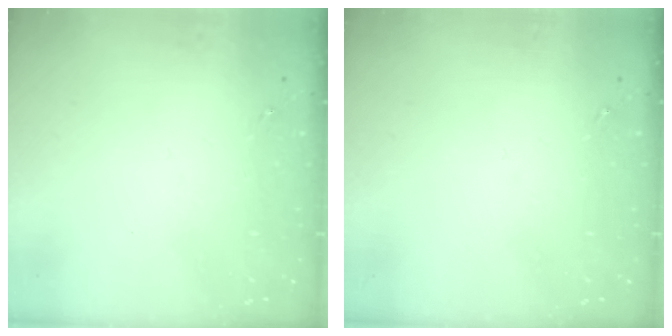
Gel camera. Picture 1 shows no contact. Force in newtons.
{"total": 0.0}